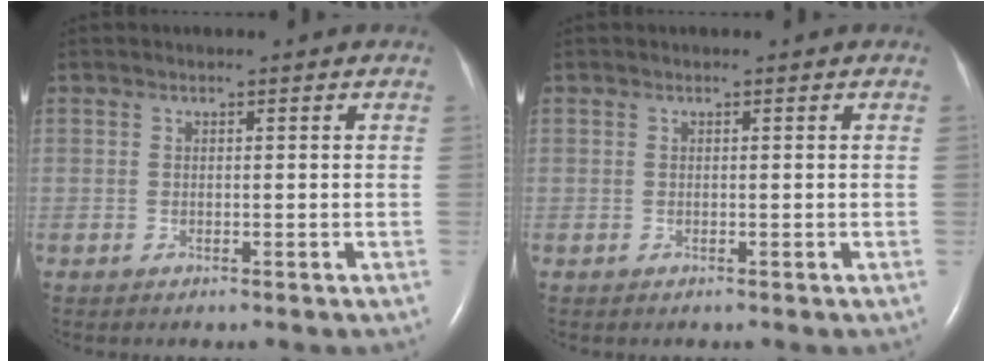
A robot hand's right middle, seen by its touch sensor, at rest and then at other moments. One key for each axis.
{"total": 0.0}